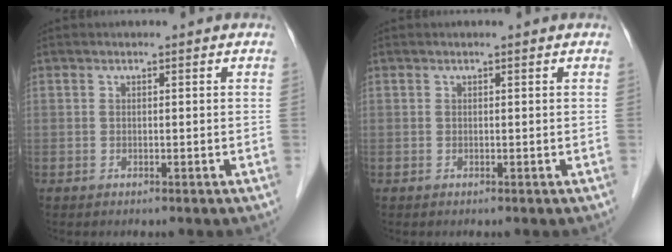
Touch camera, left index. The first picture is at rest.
{"total": 0.0}